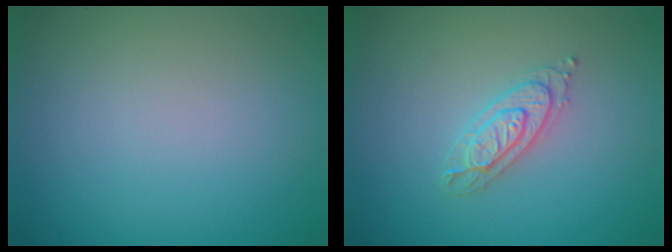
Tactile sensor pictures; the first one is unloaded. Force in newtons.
{"total": 2.2, "press": 2.1, "slide": 0.4}